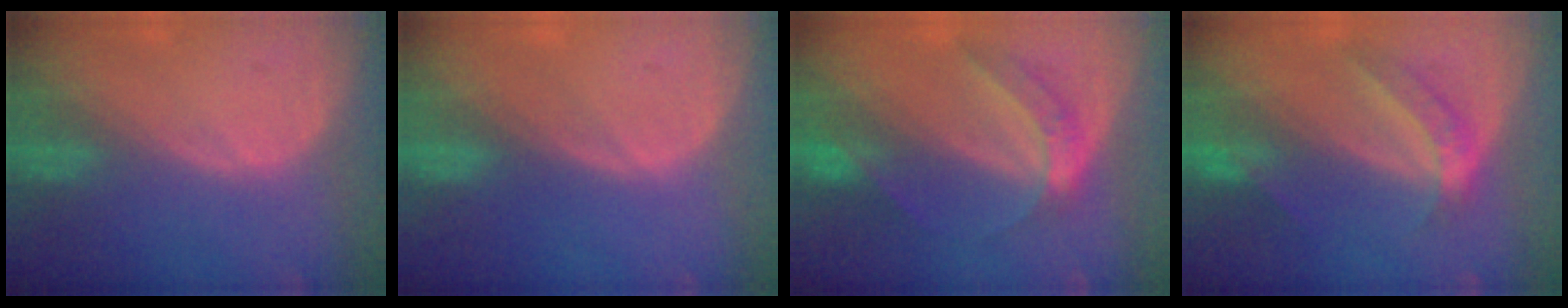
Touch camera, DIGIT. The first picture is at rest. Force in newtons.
{"total": 0.0}
{"total": 6.3, "press": 5.2, "slide": 3.4}
{"total": 5.9, "press": 4.9, "slide": 3.3}